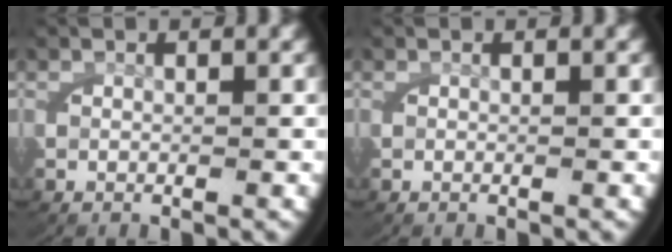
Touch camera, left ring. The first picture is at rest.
{"total": 0.0}